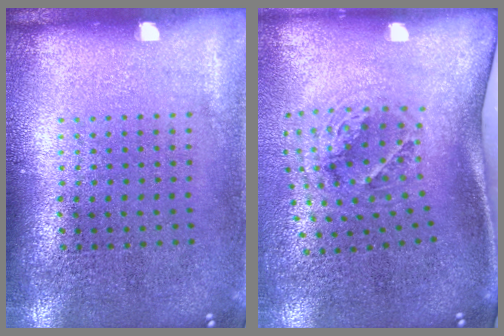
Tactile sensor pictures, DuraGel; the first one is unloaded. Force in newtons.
{"total": 1.8, "press": 1.3, "slide": 1.3}